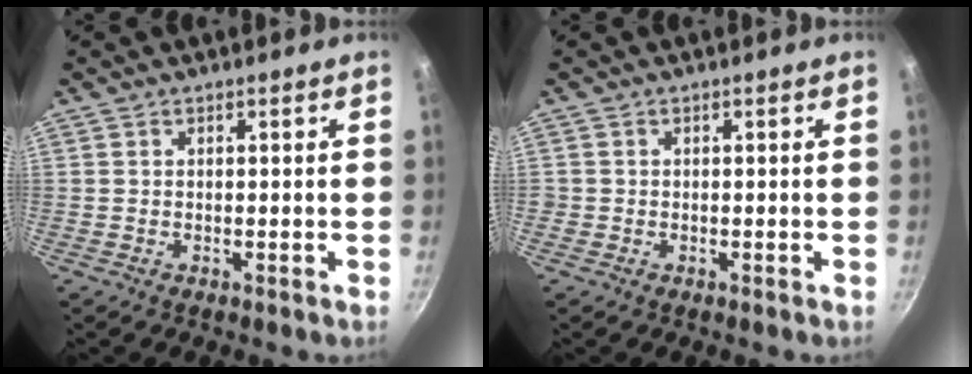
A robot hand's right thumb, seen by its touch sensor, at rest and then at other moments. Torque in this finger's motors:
{"motor_torque": [0.19, 0.12, 0.22, -0.07, 0.02]}